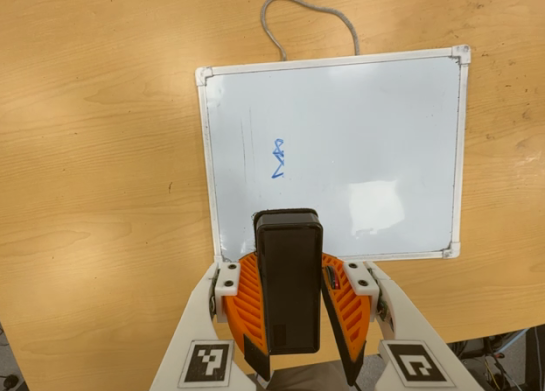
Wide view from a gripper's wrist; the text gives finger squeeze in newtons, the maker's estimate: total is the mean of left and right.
{"total": 10.0, "left": 10.0, "right": 10.0}